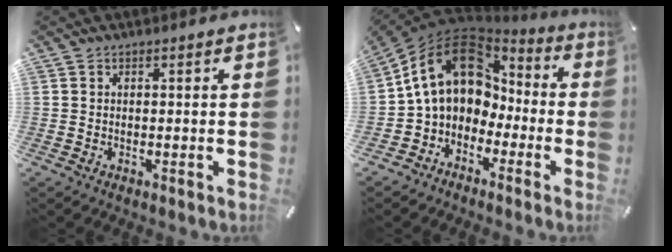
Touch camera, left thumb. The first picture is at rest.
{"total": 15.8, "force": [1.8, 12.4, 9.6], "torque": [-0.199, 0.011, 0.032]}